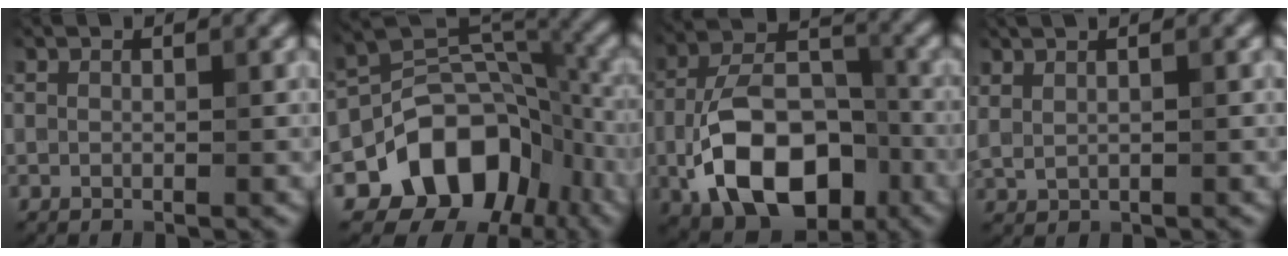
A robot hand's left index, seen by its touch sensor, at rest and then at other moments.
{"total": 10.4, "force": [-4.8, 7.5, 5.4], "torque": [-0.072, 0.001, -0.086]}
{"total": 11.2, "force": [-3.8, 6.8, 8.0], "torque": [-0.148, -0.004, -0.066]}
{"total": 2.1, "force": [1.4, 0.8, 1.4], "torque": [-0.023, 0.001, 0.027]}